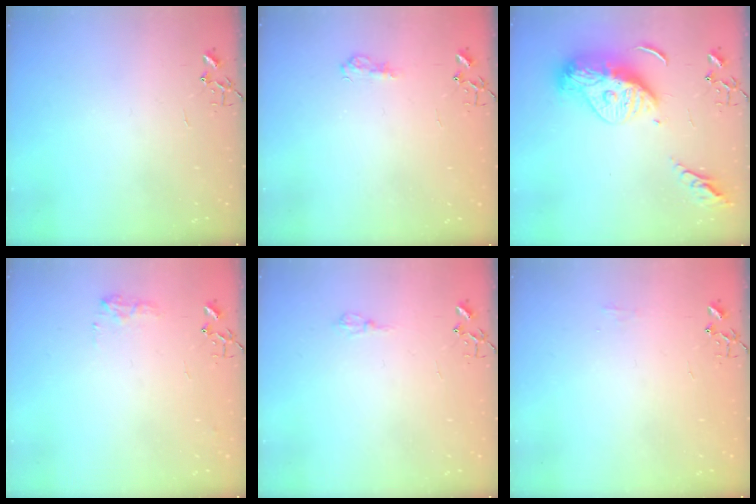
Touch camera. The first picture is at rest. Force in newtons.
{"total": 7.9, "press": 7.8, "slide": 0.8}
{"total": 16.9, "press": 16.8, "slide": 1.6}
{"total": 7.8, "press": 7.8, "slide": 0.1}
{"total": 6.5, "press": 6.4, "slide": 0.8}
{"total": 4.5, "press": 4.4, "slide": 0.7}